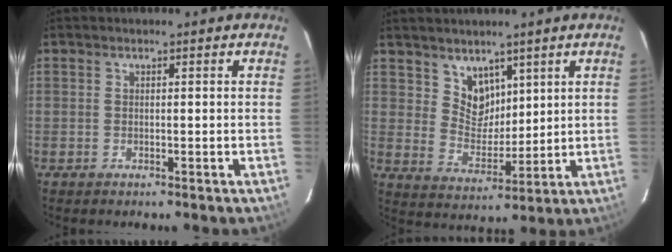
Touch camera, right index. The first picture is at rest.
{"total": 6.6, "force": [4.3, 4.6, 2.0], "torque": [-0.026, 0.001, 0.089]}